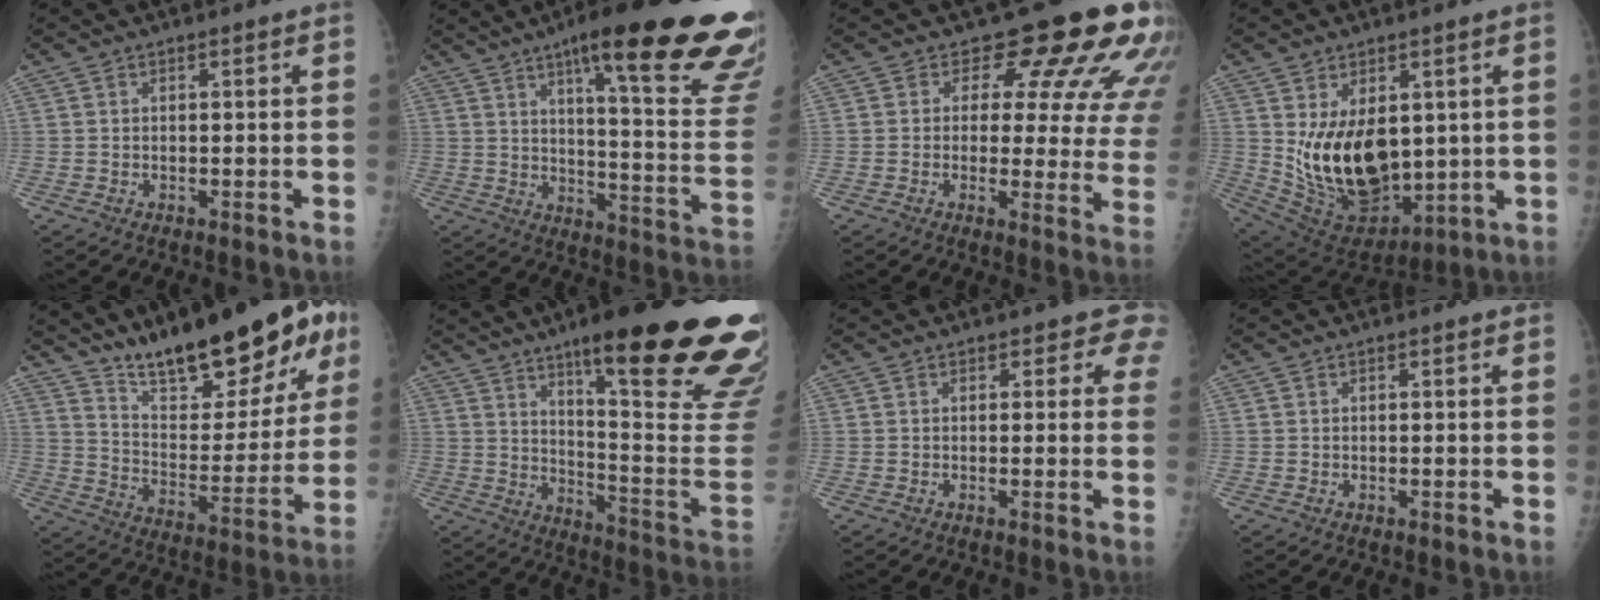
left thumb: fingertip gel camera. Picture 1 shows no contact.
{"total": 29.2, "force": [19.2, 4.5, 21.5], "torque": [-0.231, -0.089, 0.255]}
{"total": 14.9, "force": [10.1, 6.9, 8.5], "torque": [-0.046, -0.054, 0.093]}
{"total": 17.2, "force": [1.7, 10.9, 13.2], "torque": [-0.185, -0.032, 0.064]}
{"total": 23.4, "force": [15.6, 7.5, 15.8], "torque": [-0.193, -0.071, 0.253]}
{"total": 31.4, "force": [17.5, 5.8, 25.4], "torque": [-0.243, -0.062, 0.258]}
{"total": 3.5, "force": [2.9, 1.9, 0.5], "torque": [0.032, -0.012, 0.011]}
{"total": 0.0}